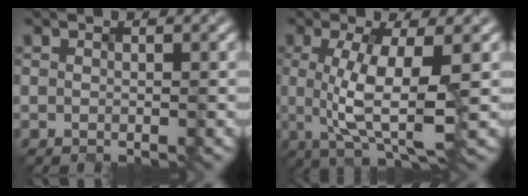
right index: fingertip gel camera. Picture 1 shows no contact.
{"total": 6.2, "force": [-0.6, 1.7, 5.9], "torque": [-0.112, -0.011, -0.002]}